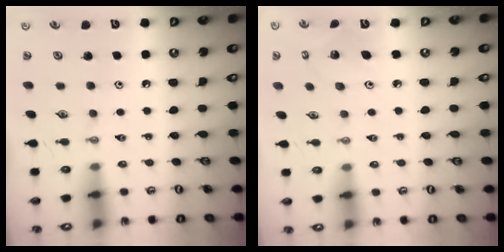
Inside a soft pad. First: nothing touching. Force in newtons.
{"total": 2.9, "press": 2.9, "slide": 0.3}